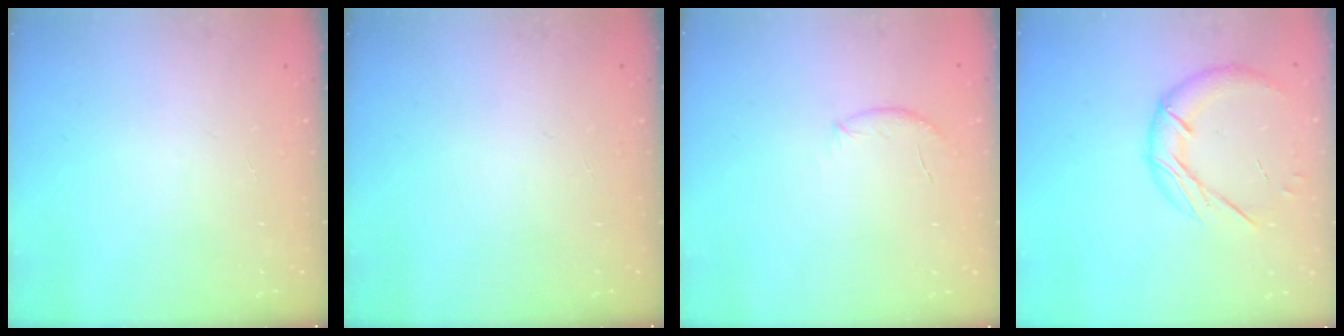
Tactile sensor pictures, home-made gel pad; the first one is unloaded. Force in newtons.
{"total": 0.0}
{"total": 6.9, "press": 6.7, "slide": 1.8}
{"total": 13.0, "press": 12.9, "slide": 1.2}